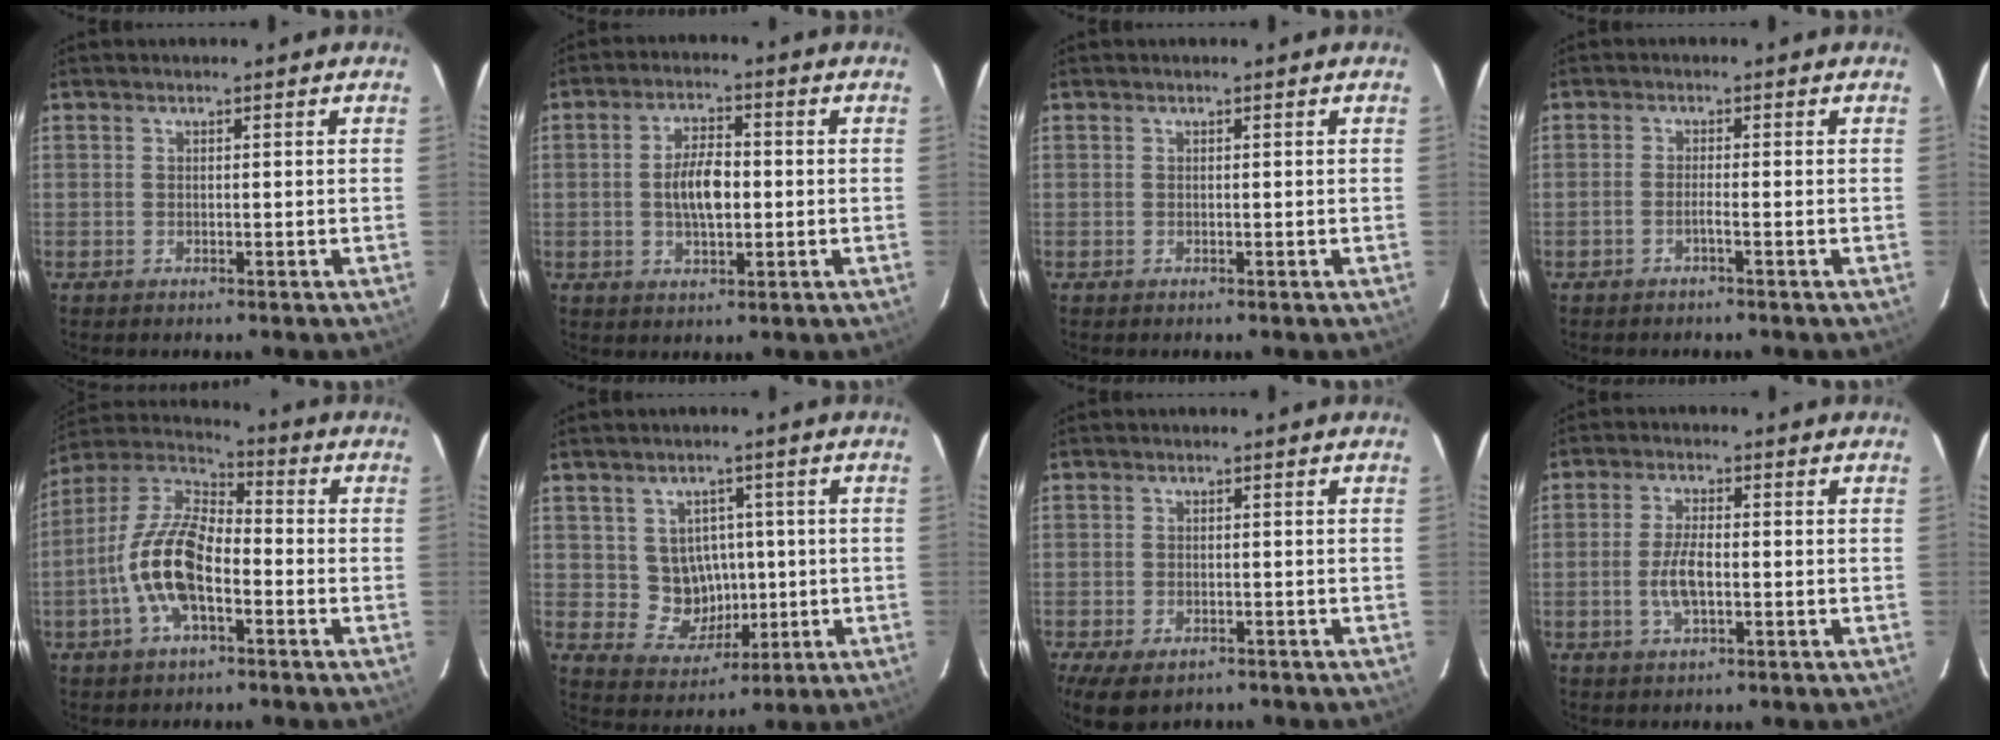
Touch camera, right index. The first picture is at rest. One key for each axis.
{"total": 7.1, "fx": -0.4, "fy": 3.3, "fz": 6.2, "tx": -0.116, "ty": 0.006, "tz": -0.003}
{"total": 0.0}
{"total": 1.2, "fx": -0.9, "fy": -0.3, "fz": 0.8, "tx": -0.019, "ty": 0.002, "tz": -0.019}
{"total": 13.9, "fx": -4.4, "fy": 6.3, "fz": 11.6, "tx": -0.240, "ty": 0.006, "tz": -0.085}
{"total": 7.8, "fx": 0.4, "fy": 7.4, "fz": 2.3, "tx": -0.052, "ty": 0.010, "tz": 0.025}
{"total": 7.6, "fx": -4.8, "fy": 3.9, "fz": 4.4, "tx": -0.100, "ty": -0.026, "tz": -0.075}
{"total": 5.4, "fx": -1.1, "fy": 1.9, "fz": 4.9, "tx": -0.100, "ty": 0.000, "tz": -0.020}